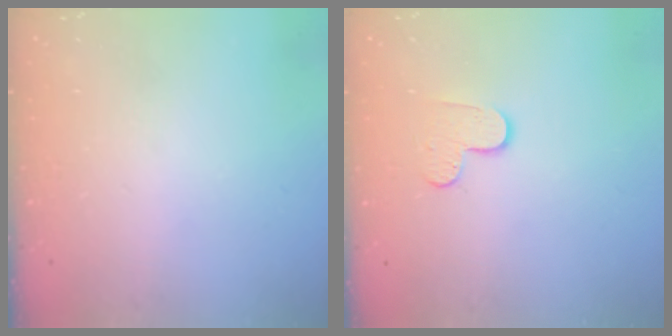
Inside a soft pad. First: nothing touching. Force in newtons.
{"total": 7.4, "press": 7.4, "slide": 0.7}